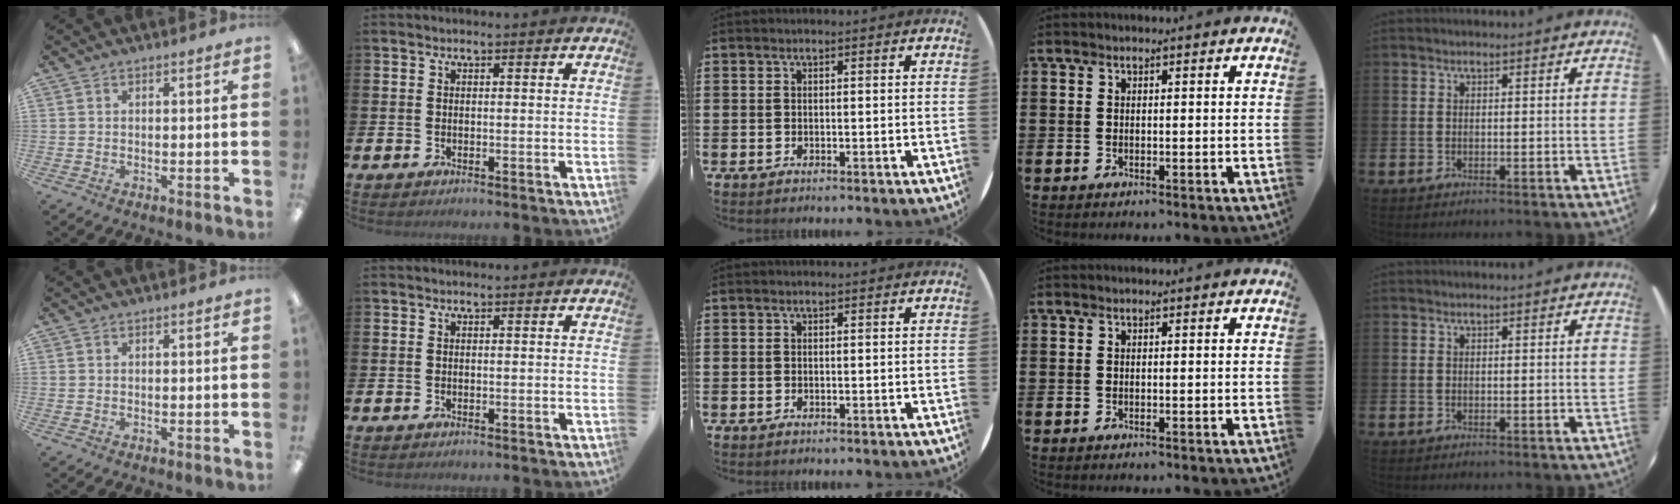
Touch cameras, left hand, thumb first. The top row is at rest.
{}